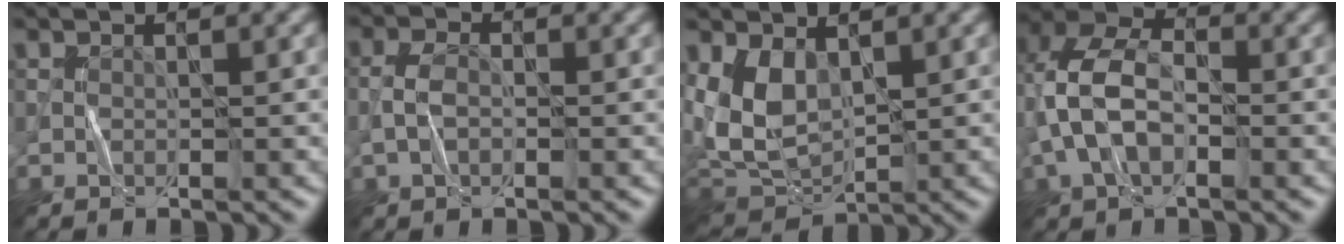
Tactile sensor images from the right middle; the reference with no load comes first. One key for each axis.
{"total": 2.4, "fx": -0.6, "fy": 1.3, "fz": 1.9, "tx": -0.041, "ty": 0.005, "tz": -0.019}
{"total": 6.6, "fx": 1.4, "fy": 4.1, "fz": 4.9, "tx": -0.117, "ty": -0.011, "tz": 0.027}
{"total": 7.1, "fx": -0.8, "fy": 4.5, "fz": 5.5, "tx": -0.124, "ty": 0.019, "tz": -0.031}